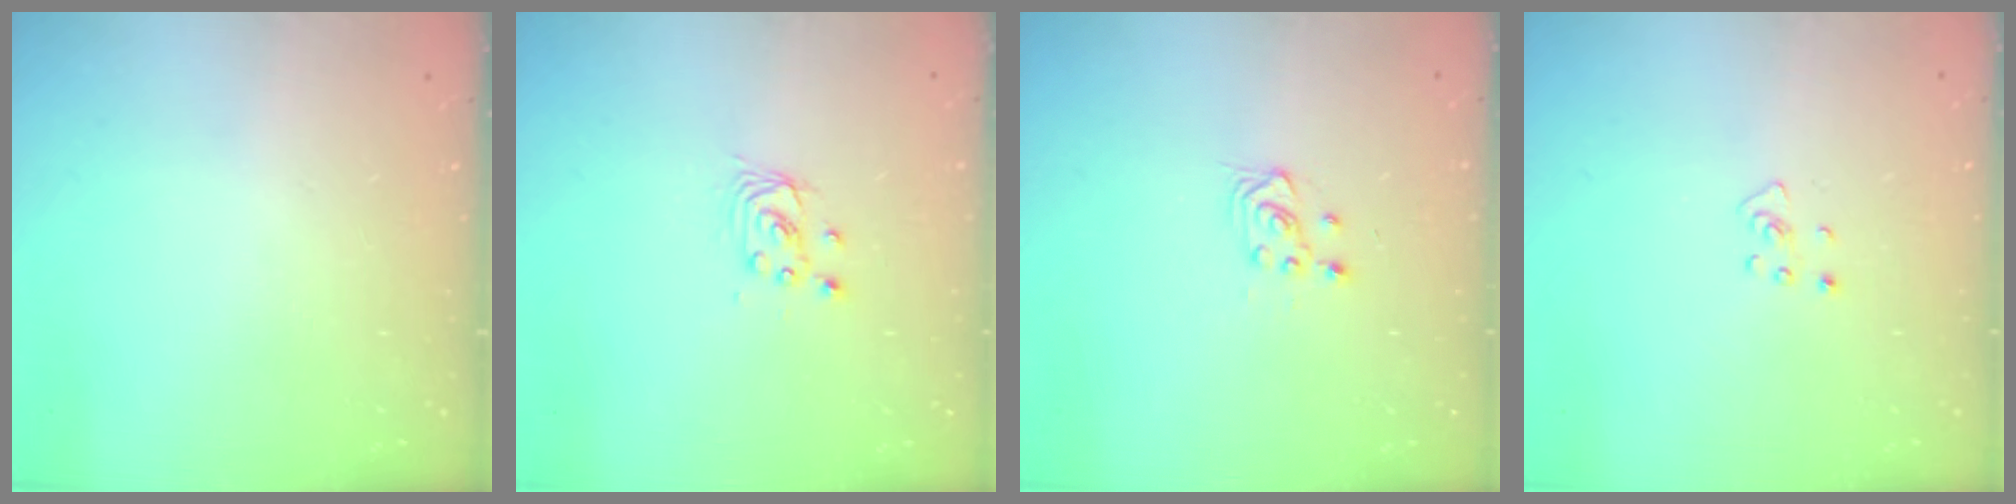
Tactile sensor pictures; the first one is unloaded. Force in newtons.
{"total": 2.9, "press": 2.9, "slide": 0.1}
{"total": 3.0, "press": 2.8, "slide": 1.0}
{"total": 3.6, "press": 3.6, "slide": 0.2}